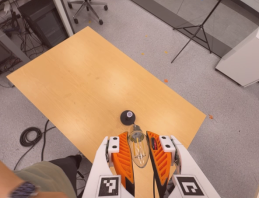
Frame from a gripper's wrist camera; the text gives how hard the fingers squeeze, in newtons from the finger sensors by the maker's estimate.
{"total": 21.1, "left": 23.1, "right": 19.0}